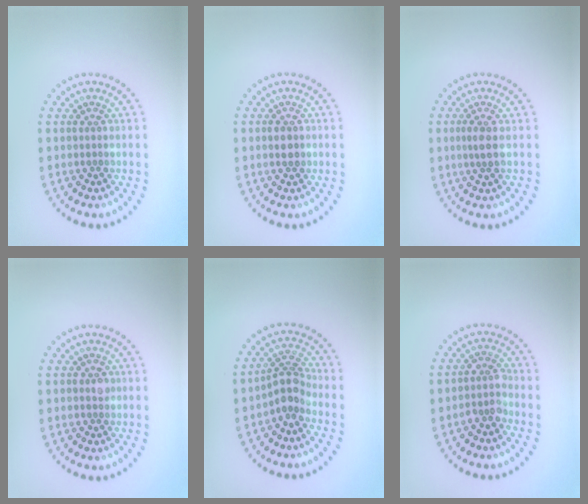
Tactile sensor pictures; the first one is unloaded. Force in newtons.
{"total": 1.7, "press": 1.7, "slide": 0.1}
{"total": 1.7, "press": 1.5, "slide": 0.9}
{"total": 0.9, "press": 0.8, "slide": 0.4}
{"total": 2.7, "press": 2.0, "slide": 1.8}
{"total": 2.1, "press": 1.7, "slide": 1.3}